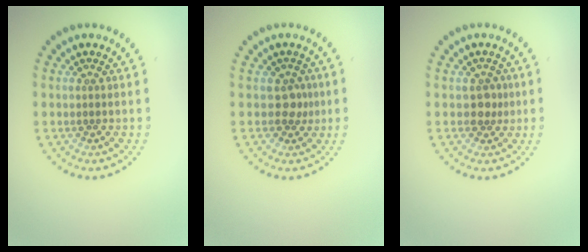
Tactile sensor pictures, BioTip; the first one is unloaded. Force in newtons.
{"total": 1.8, "press": 1.4, "slide": 1.2}
{"total": 1.7, "press": 1.5, "slide": 0.9}